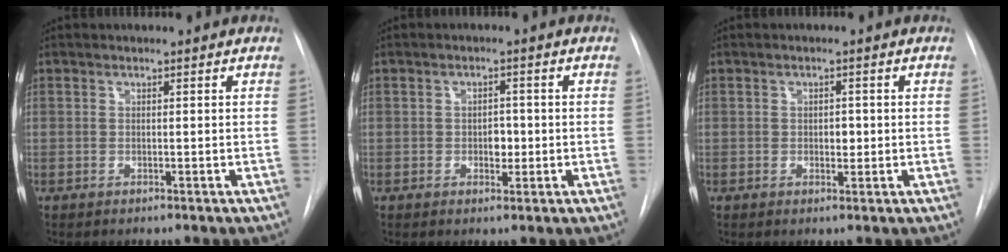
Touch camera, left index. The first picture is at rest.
{"total": 2.3, "force": [-0.4, 1.5, 1.7], "torque": [-0.022, 0.002, -0.003]}
{"total": 1.5, "force": [-0.1, 1.0, 1.1], "torque": [-0.016, -0.001, 0.001]}